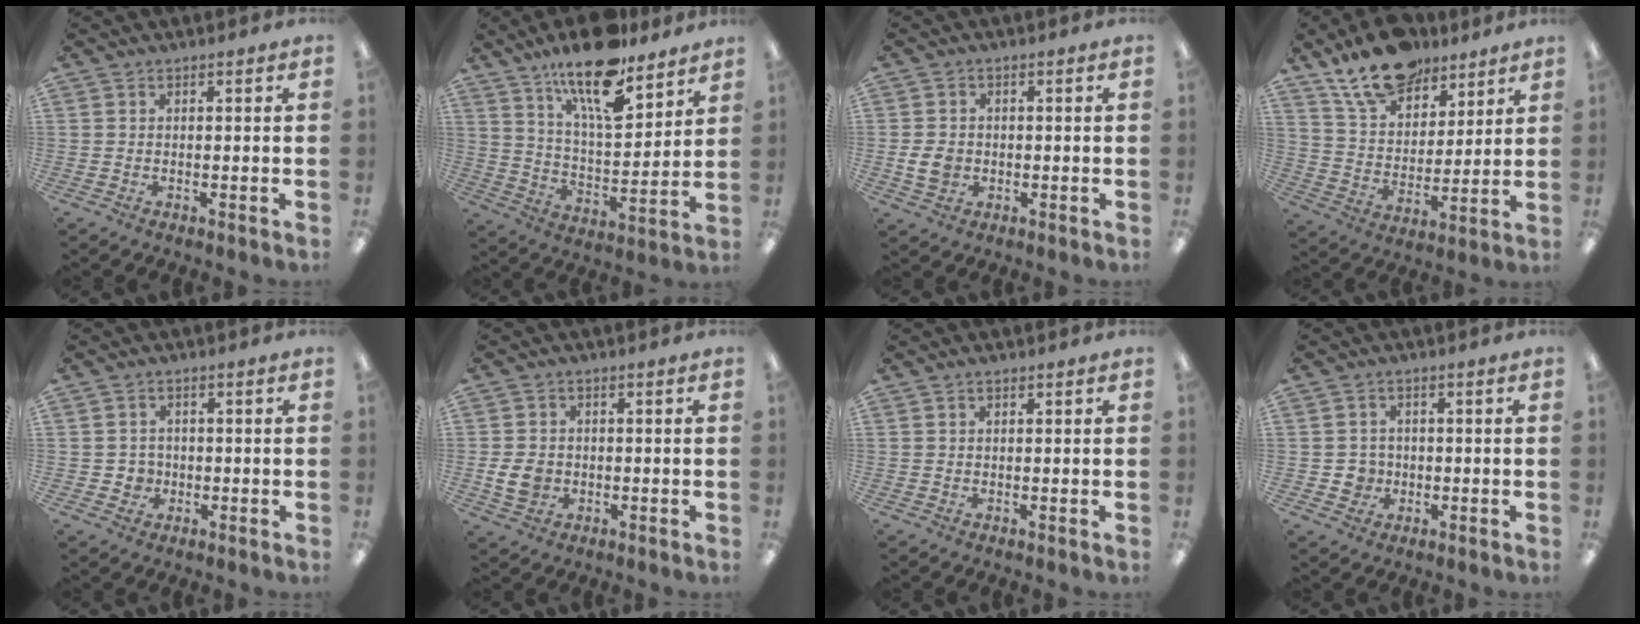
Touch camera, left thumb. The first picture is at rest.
{"total": 17.4, "force": [13.0, 5.2, 10.3], "torque": [-0.175, -0.076, 0.217]}
{"total": 4.7, "force": [-0.6, 3.8, 2.7], "torque": [-0.045, 0.002, -0.011]}
{"total": 15.7, "force": [12.0, 7.8, 6.3], "torque": [-0.112, -0.066, 0.220]}
{"total": 3.0, "force": [-0.4, 3.0, 0.5], "torque": [-0.005, 0.000, -0.010]}
{"total": 5.4, "force": [-0.8, 4.4, 3.0], "torque": [-0.050, -0.002, -0.016]}
{"total": 0.9, "force": [0.6, 0.4, 0.6], "torque": [-0.003, -0.002, 0.009]}
{"total": 3.9, "force": [-0.6, 3.8, 0.8], "torque": [-0.002, 0.002, -0.014]}